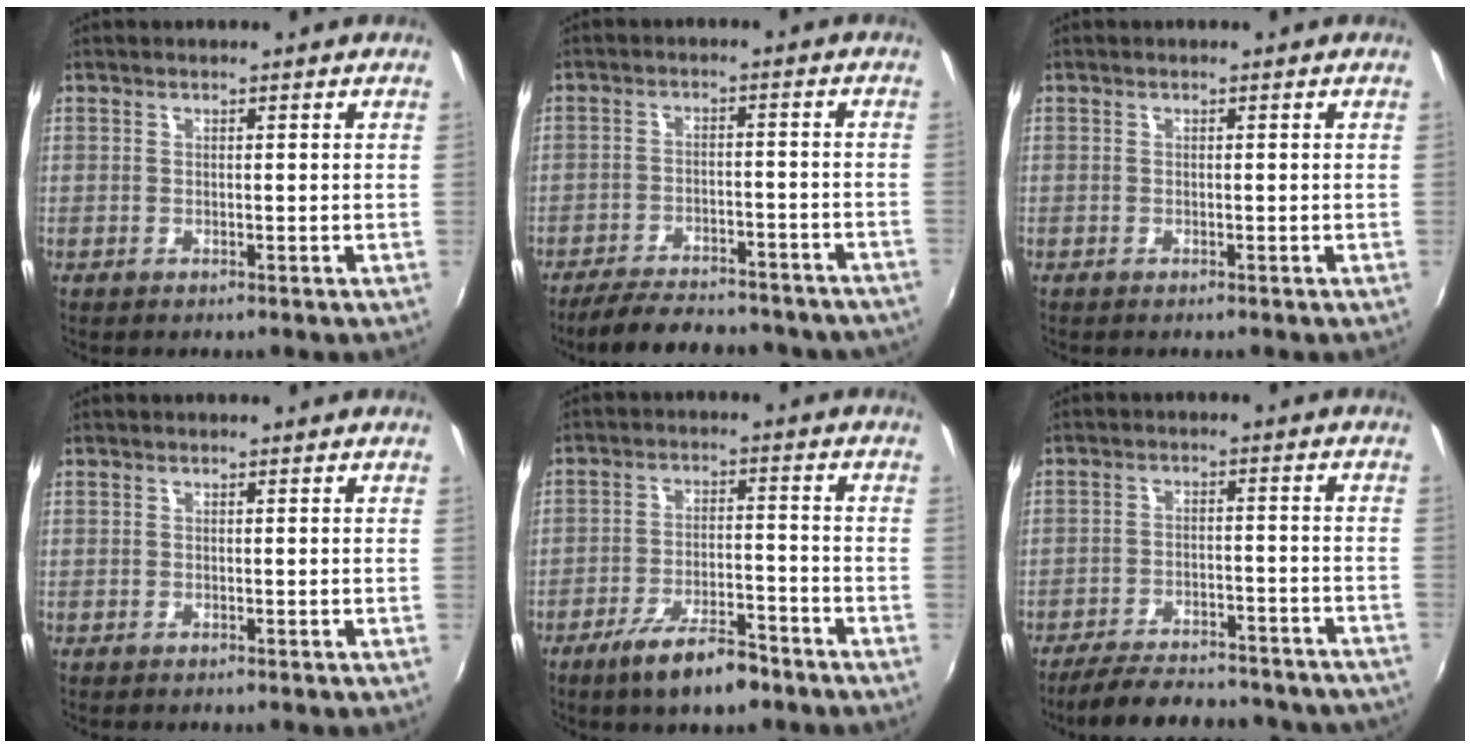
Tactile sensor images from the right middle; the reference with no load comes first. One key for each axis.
{"total": 20.2, "fx": -17.3, "fy": 6.3, "fz": 8.1, "tx": -0.160, "ty": 0.001, "tz": -0.218}
{"total": 0.0}
{"total": 0.0}
{"total": 9.6, "fx": -6.9, "fy": 2.8, "fz": 6.0, "tx": -0.124, "ty": -0.006, "tz": -0.112}
{"total": 21.4, "fx": -18.7, "fy": 6.4, "fz": 8.4, "tx": -0.164, "ty": 0.003, "tz": -0.235}